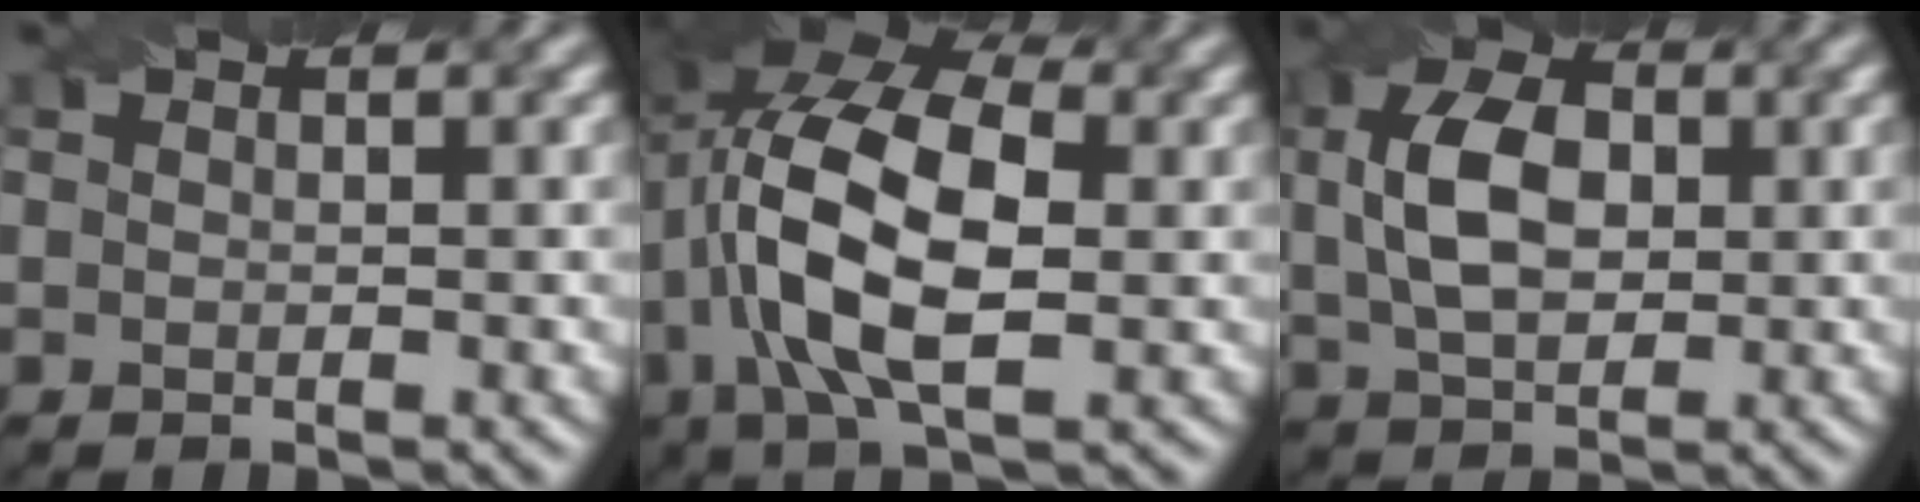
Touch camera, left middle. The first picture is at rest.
{"total": 13.1, "force": [0.0, 6.8, 11.3], "torque": [-0.231, 0.015, -0.010]}
{"total": 7.0, "force": [1.0, 4.5, 5.3], "torque": [-0.112, 0.011, 0.017]}